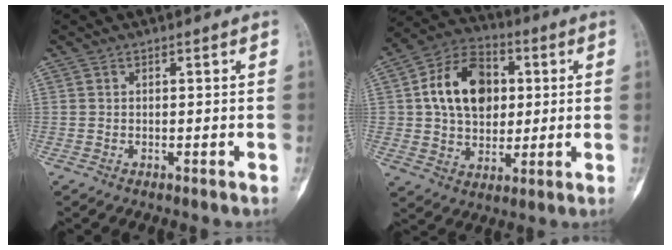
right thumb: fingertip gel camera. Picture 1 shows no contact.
{"total": 15.8, "force": [2.7, 11.6, 10.5], "torque": [-0.140, 0.010, 0.043]}